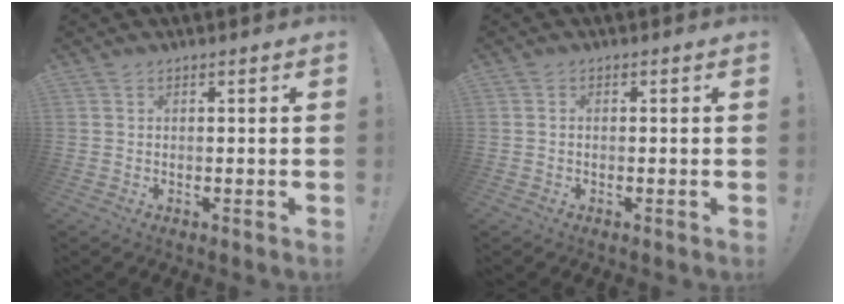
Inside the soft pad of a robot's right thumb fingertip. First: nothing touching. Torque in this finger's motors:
{"motor_torque": [0.01, 0.12, -0.21, -0.22, 0.03]}